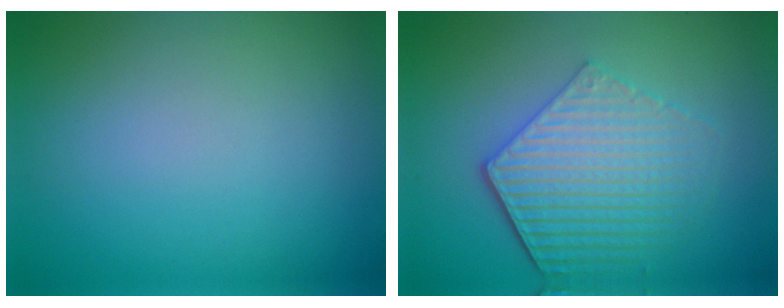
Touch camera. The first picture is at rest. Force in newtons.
{"total": 6.1, "press": 4.5, "slide": 4.1}